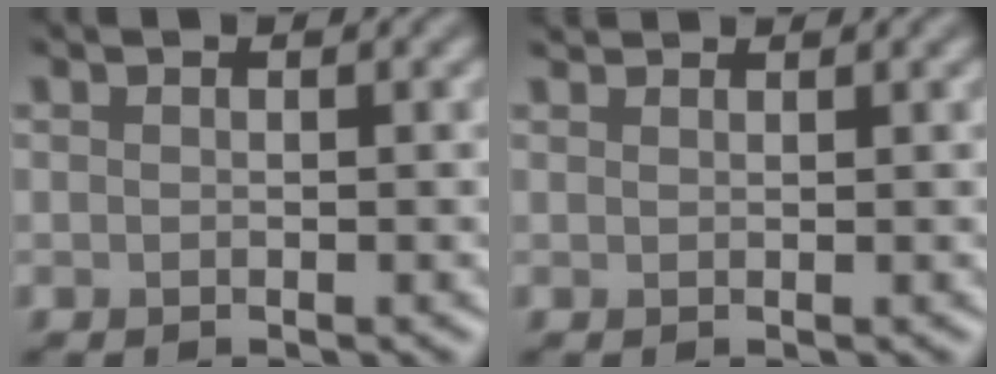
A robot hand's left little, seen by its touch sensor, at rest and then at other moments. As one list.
[{"total": 1.7, "force": [1.6, 0.1, 0.4], "torque": [-0.013, 0.001, 0.019]}]